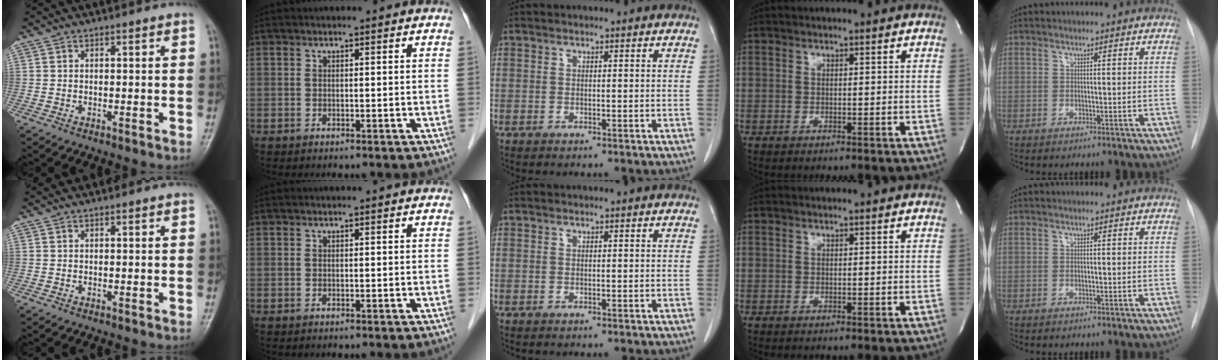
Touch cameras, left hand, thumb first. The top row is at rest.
{}